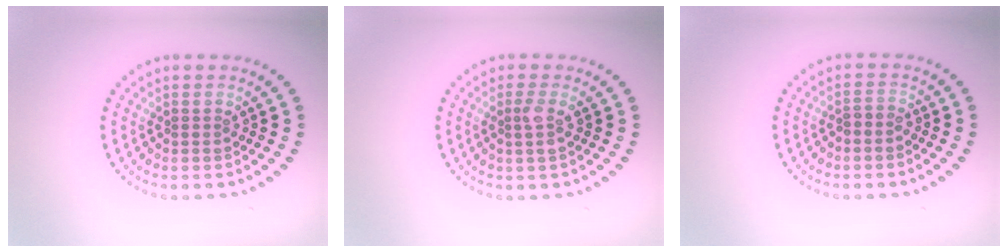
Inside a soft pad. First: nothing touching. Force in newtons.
{"total": 1.6, "press": 1.3, "slide": 0.9}
{"total": 0.8, "press": 0.4, "slide": 0.7}